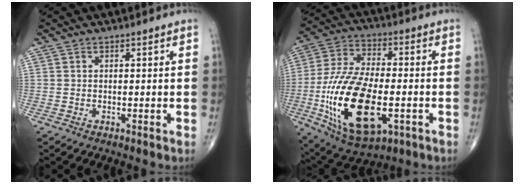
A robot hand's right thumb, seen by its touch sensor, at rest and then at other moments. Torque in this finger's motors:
{"motor_torque": [3.39, 1.63, 2.44, -0.32, 0.62]}